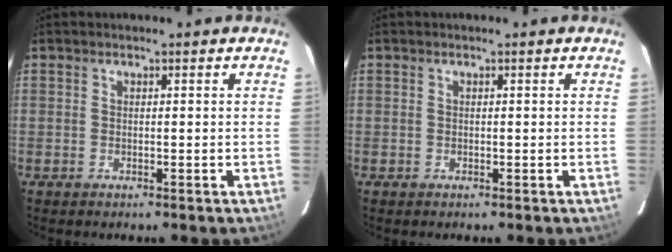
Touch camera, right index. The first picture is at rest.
{"total": 0.0}